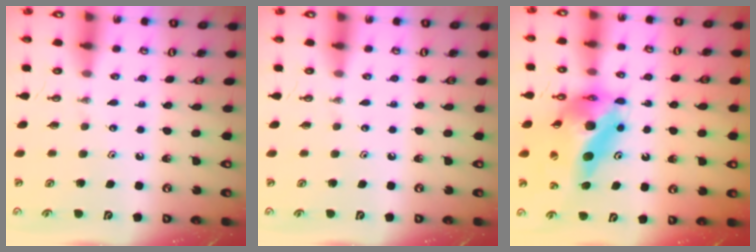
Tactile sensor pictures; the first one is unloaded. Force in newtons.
{"total": 0.0}
{"total": 18.5, "press": 18.4, "slide": 1.9}